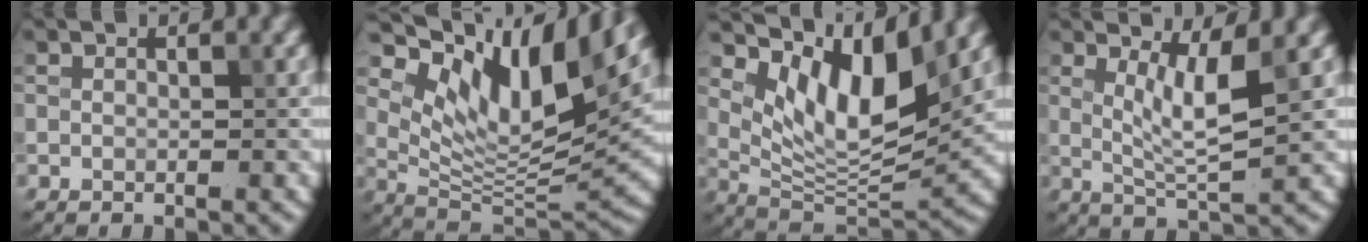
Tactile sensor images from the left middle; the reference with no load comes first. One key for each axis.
{"total": 11.6, "fx": 6.2, "fy": 4.2, "fz": 8.8, "tx": -0.143, "ty": -0.007, "tz": 0.125}
{"total": 8.7, "fx": 4.5, "fy": 3.4, "fz": 6.7, "tx": -0.114, "ty": -0.016, "tz": 0.086}
{"total": 4.1, "fx": 1.3, "fy": 0.8, "fz": 3.8, "tx": -0.071, "ty": -0.012, "tz": 0.029}